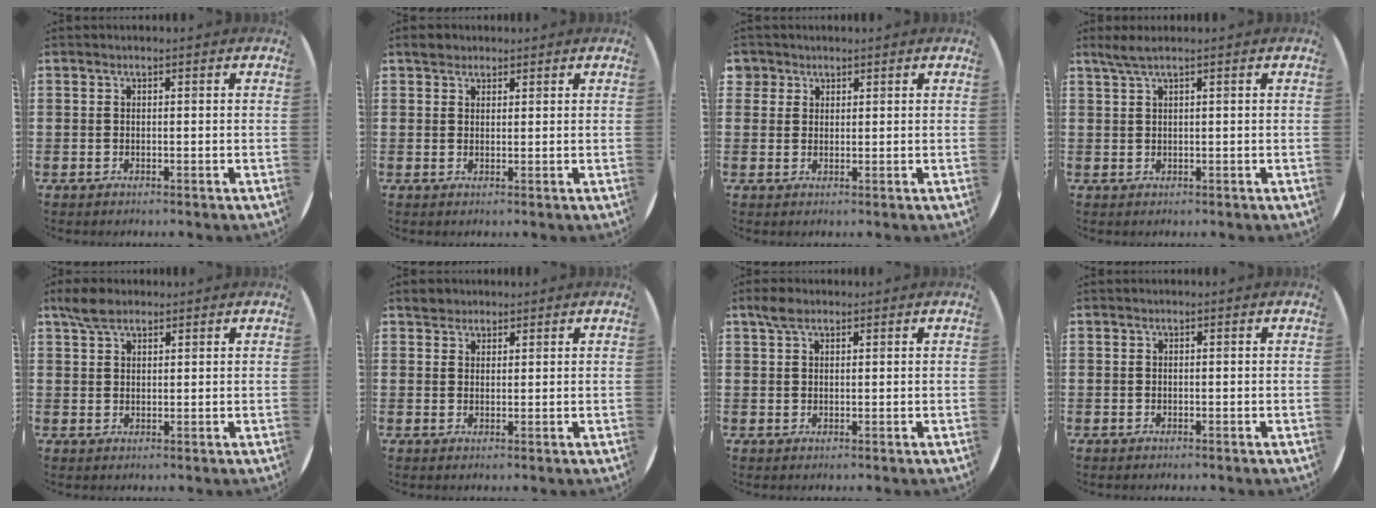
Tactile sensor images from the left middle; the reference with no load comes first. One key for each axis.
{"total": 1.9, "fx": 1.6, "fy": 0.9, "fz": 0.1, "tx": 0.010, "ty": -0.001, "tz": 0.029}
{"total": 2.0, "fx": 1.5, "fy": 1.3, "fz": 0.1, "tx": -0.007, "ty": 0.005, "tz": 0.030}
{"total": 1.8, "fx": 1.1, "fy": -0.1, "fz": 1.4, "tx": -0.030, "ty": 0.000, "tz": 0.021}
{"total": 3.5, "fx": 2.7, "fy": 1.6, "fz": 1.5, "tx": -0.028, "ty": 0.003, "tz": 0.050}
{"total": 2.2, "fx": 2.0, "fy": 1.1, "fz": -0.1, "tx": 0.004, "ty": 0.001, "tz": 0.039}
{"total": 2.4, "fx": 1.7, "fy": 1.2, "fz": 1.1, "tx": -0.017, "ty": 0.002, "tz": 0.030}
{"total": 0.0}